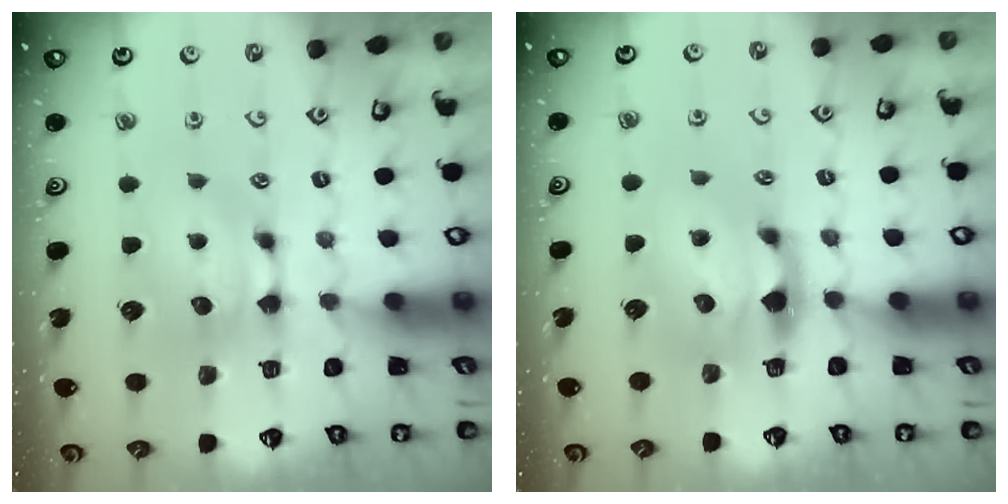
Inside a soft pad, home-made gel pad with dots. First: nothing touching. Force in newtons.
{"total": 2.2, "press": 1.7, "slide": 1.4}